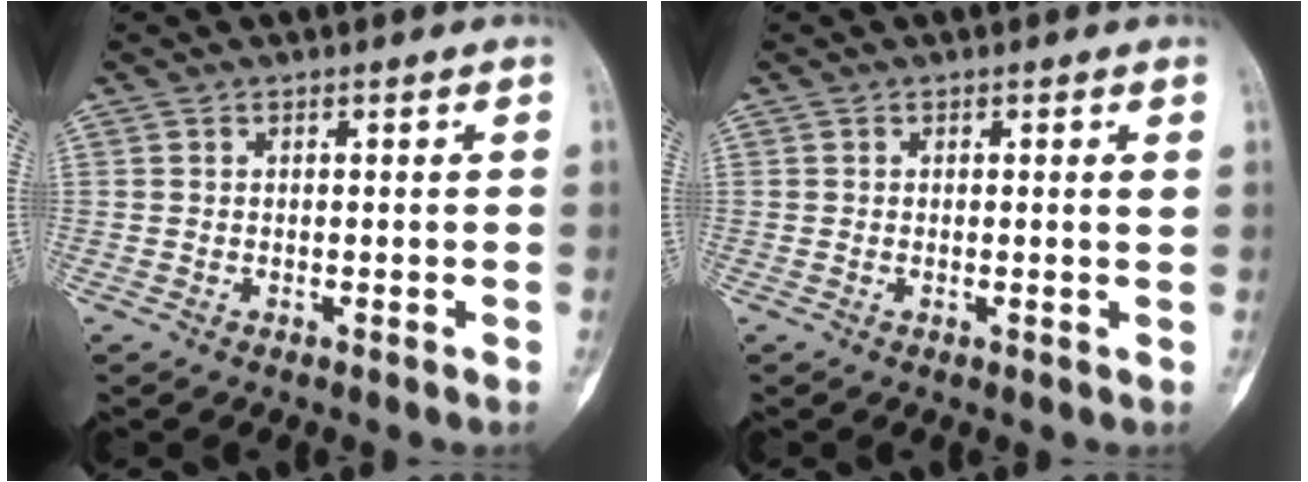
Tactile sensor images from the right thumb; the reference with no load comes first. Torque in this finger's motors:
{"motor_torque": [-0.11, -0.32, 0.37, 0.00, -0.06]}